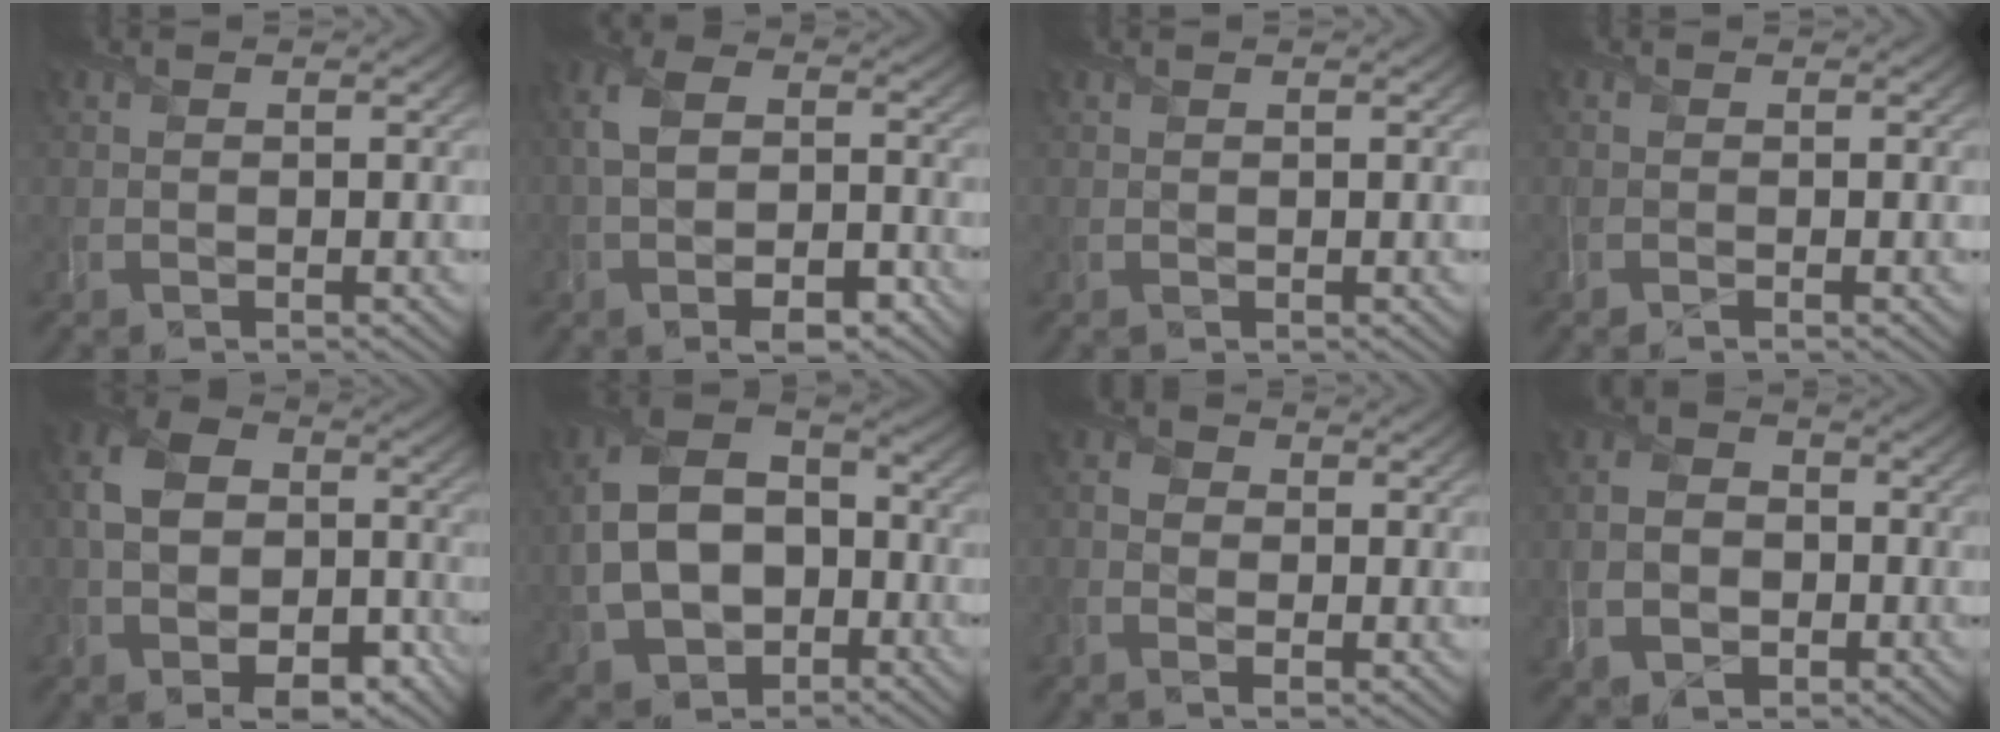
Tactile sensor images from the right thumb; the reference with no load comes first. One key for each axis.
{"total": 9.1, "fx": -2.7, "fy": 5.4, "fz": 6.8, "tx": -0.150, "ty": -0.012, "tz": -0.045}
{"total": 0.0}
{"total": 0.9, "fx": -0.7, "fy": 0.1, "fz": 0.6, "tx": -0.014, "ty": -0.003, "tz": -0.019}
{"total": 14.7, "fx": -5.2, "fy": 9.9, "fz": 9.5, "tx": -0.194, "ty": -0.037, "tz": -0.072}
{"total": 14.5, "fx": -2.6, "fy": 10.1, "fz": 10.1, "tx": -0.227, "ty": -0.017, "tz": -0.046}
{"total": 3.7, "fx": -1.4, "fy": 2.5, "fz": 2.4, "tx": -0.054, "ty": -0.006, "tz": -0.034}
{"total": 6.5, "fx": -2.4, "fy": 5.0, "fz": 3.3, "tx": -0.077, "ty": -0.017, "tz": -0.050}